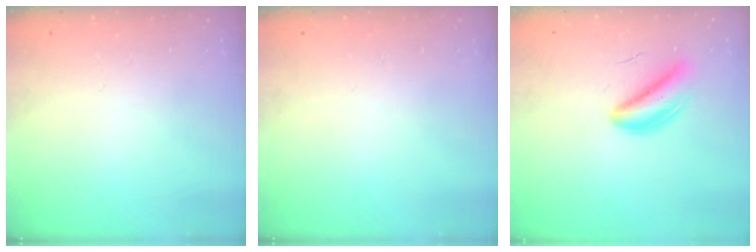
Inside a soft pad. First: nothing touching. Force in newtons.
{"total": 0.0}
{"total": 5.6, "press": 5.5, "slide": 1.3}